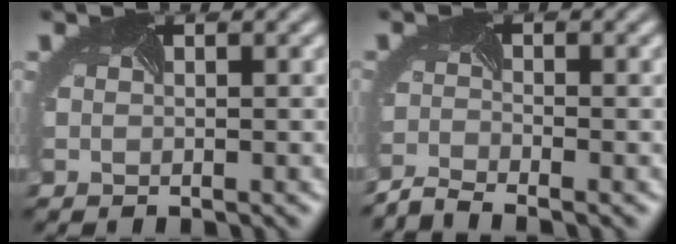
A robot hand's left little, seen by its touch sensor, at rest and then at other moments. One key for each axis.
{"total": 3.1, "fx": -3.1, "fy": -0.3, "fz": 0.1, "tx": -0.011, "ty": -0.008, "tz": -0.064}